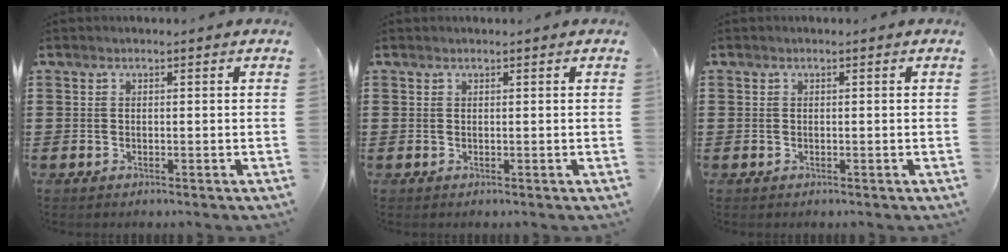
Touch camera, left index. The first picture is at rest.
{"total": 0.0}
{"total": 0.0}